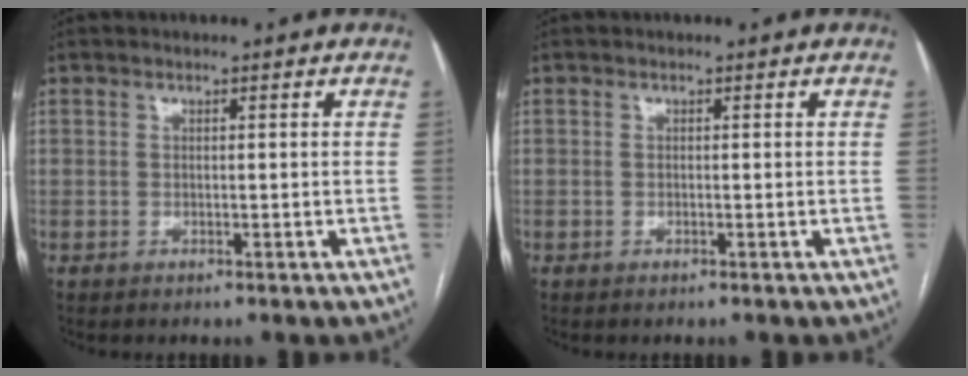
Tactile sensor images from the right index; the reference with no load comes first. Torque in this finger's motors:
{"motor_torque": [-0.01, -0.01, 0.00, -0.02]}